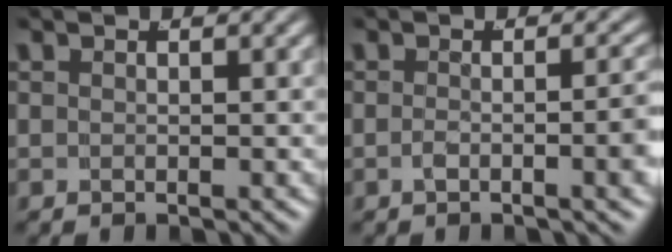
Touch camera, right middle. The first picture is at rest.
{"total": 2.8, "force": [-1.2, 0.1, 2.6], "torque": [-0.034, -0.005, -0.016]}